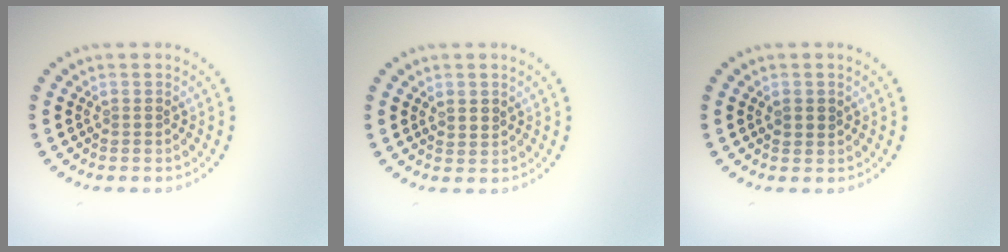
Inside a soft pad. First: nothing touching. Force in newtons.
{"total": 1.2, "press": 1.0, "slide": 0.6}
{"total": 1.2, "press": 1.2, "slide": 0.4}